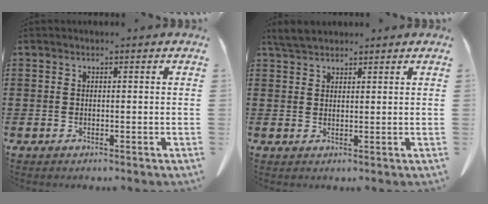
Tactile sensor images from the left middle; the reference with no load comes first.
{"total": 3.0, "force": [2.7, 0.8, 1.0], "torque": [-0.028, 0.002, 0.053]}